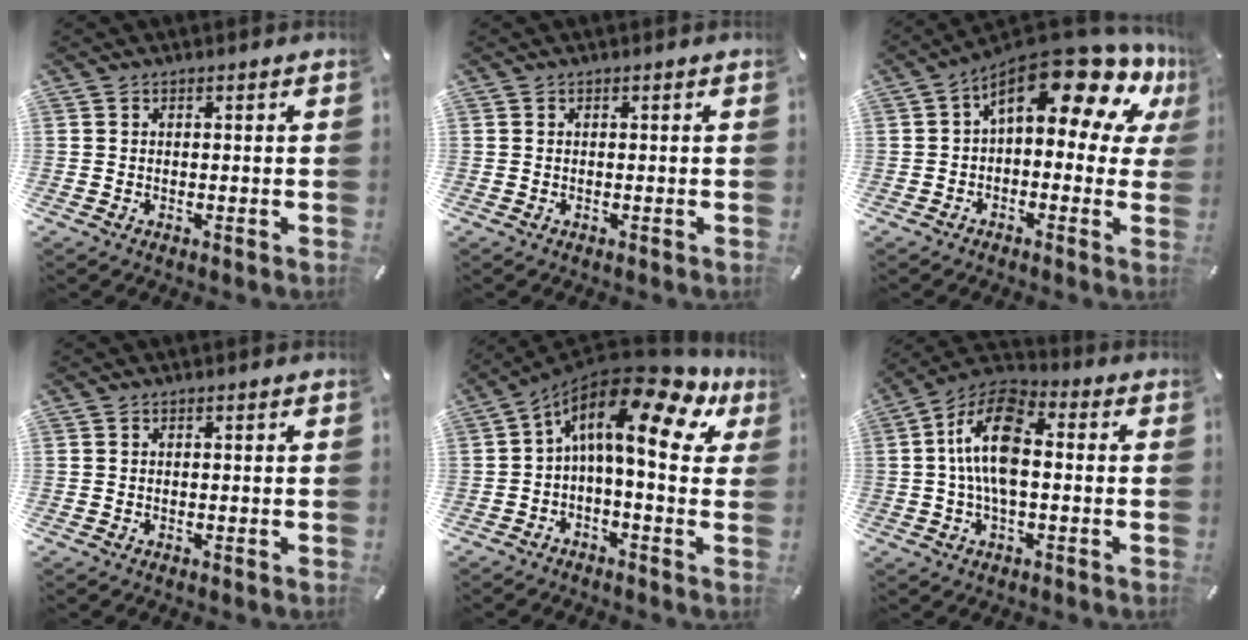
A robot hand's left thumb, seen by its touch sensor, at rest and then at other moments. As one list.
[{"total": 0.0}, {"total": 18.3, "force": [9.5, 7.4, 13.7], "torque": [-0.209, -0.082, 0.156]}, {"total": 0.0}, {"total": 16.6, "force": [5.6, 6.4, 14.3], "torque": [-0.251, -0.053, 0.080]}, {"total": 12.9, "force": [0.2, 6.6, 11.1], "torque": [-0.233, 0.005, 0.004]}]